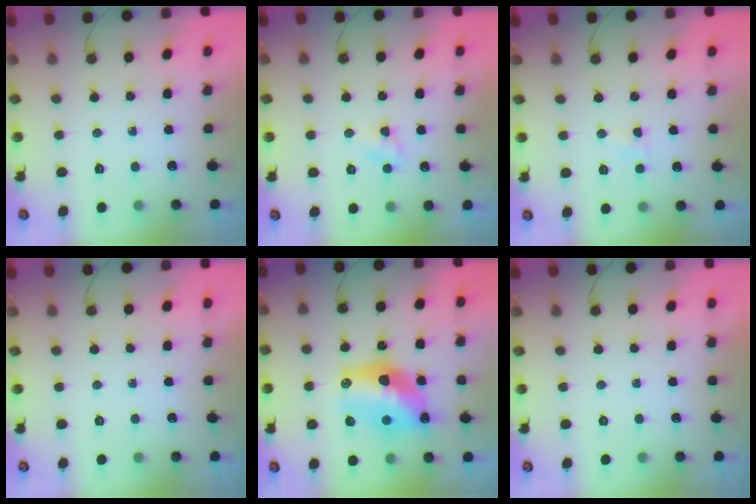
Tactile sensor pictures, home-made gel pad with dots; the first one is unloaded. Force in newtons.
{"total": 4.1, "press": 4.0, "slide": 0.5}
{"total": 2.9, "press": 2.9, "slide": 0.4}
{"total": 0.0}
{"total": 14.7, "press": 14.7, "slide": 1.0}
{"total": 0.0}